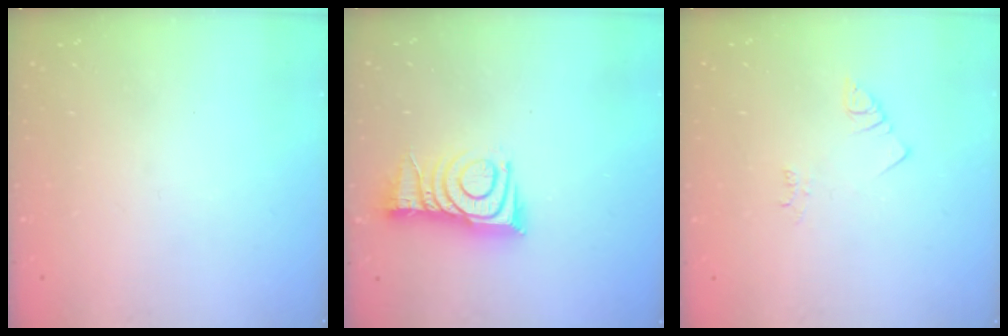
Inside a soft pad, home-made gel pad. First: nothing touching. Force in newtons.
{"total": 11.4, "press": 11.4, "slide": 0.6}
{"total": 2.5, "press": 2.5, "slide": 0.5}